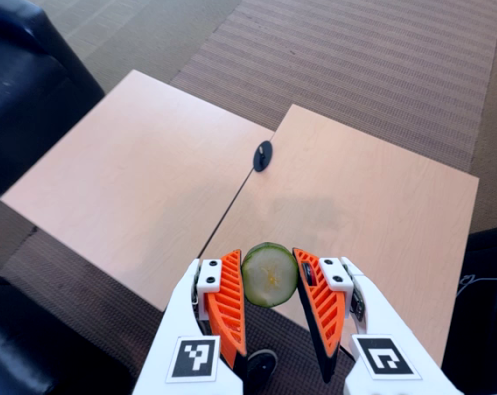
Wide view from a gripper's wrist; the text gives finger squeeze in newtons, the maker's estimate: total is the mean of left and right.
{"total": 11.0, "left": 11.1, "right": 11.0}